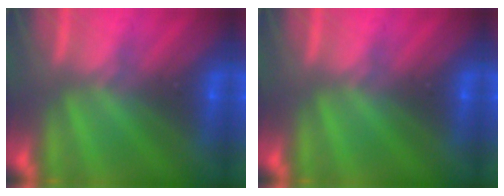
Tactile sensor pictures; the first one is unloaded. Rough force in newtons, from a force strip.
{"total": 0.0}